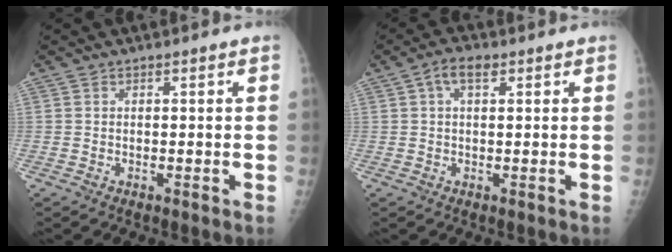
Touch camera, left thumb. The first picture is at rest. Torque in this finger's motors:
{"motor_torque": [0.03, -0.02, -0.18, -0.31, 0.12]}